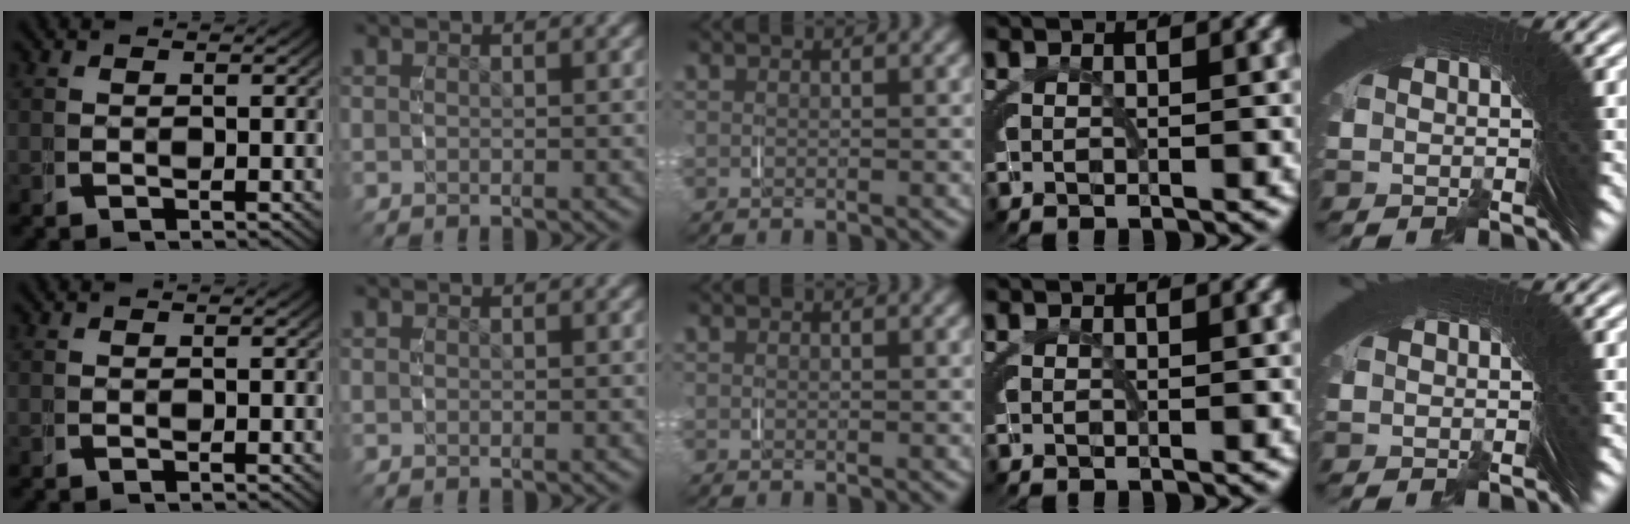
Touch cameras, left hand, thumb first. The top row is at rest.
{}